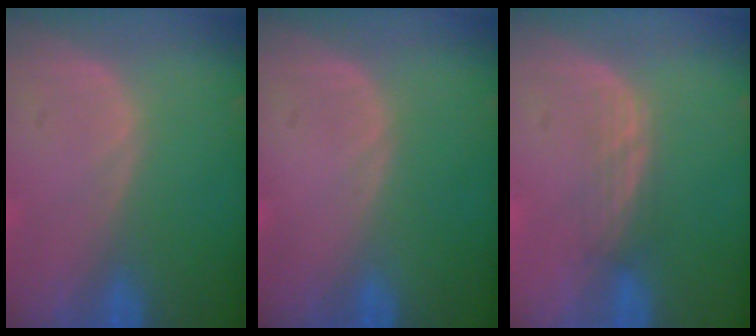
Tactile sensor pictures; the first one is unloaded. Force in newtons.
{"total": 0.0}
{"total": 2.4, "press": 2.3, "slide": 0.8}